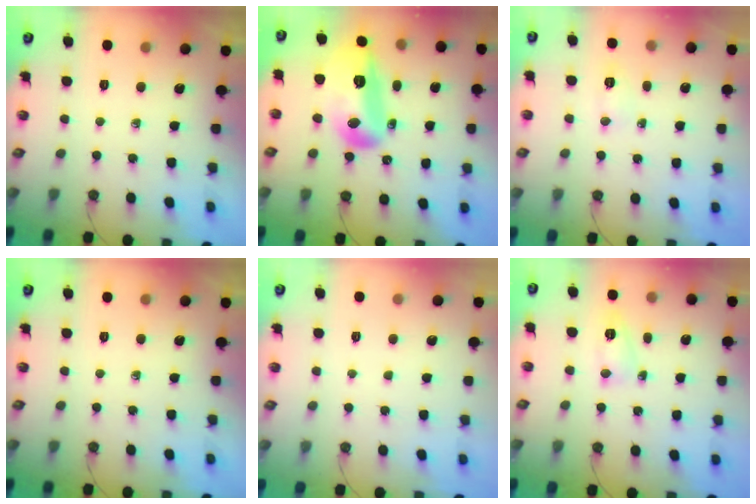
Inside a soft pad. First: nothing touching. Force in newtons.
{"total": 29.9, "press": 24.6, "slide": 17.0}
{"total": 5.9, "press": 5.8, "slide": 0.8}
{"total": 0.0}
{"total": 1.2, "press": 1.2, "slide": 0.0}
{"total": 6.0, "press": 6.0, "slide": 0.3}